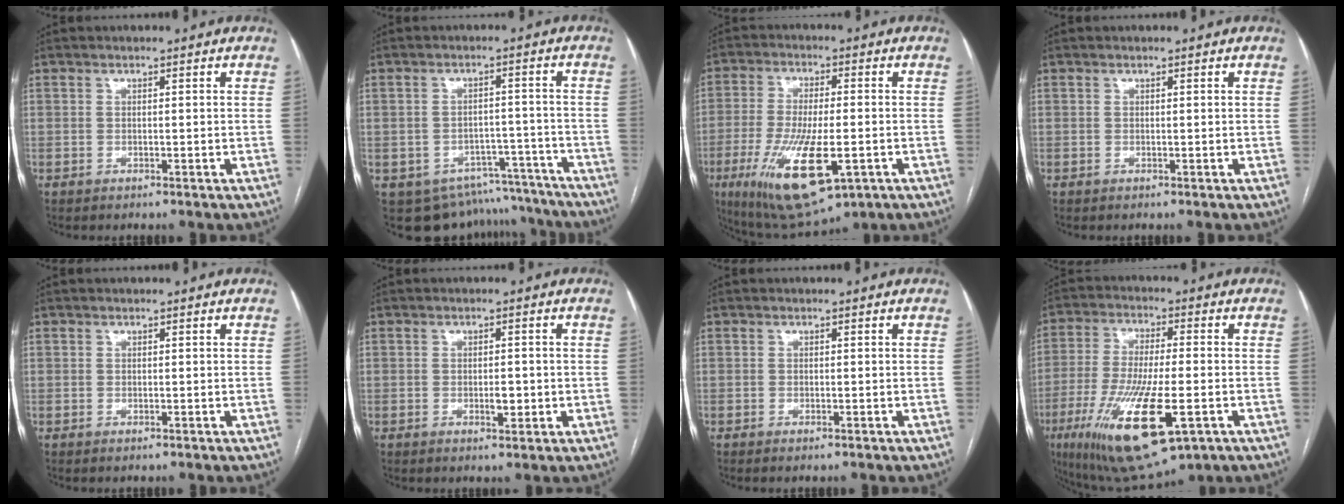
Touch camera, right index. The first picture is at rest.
{"total": 12.9, "force": [-11.0, 6.5, 1.8], "torque": [-0.015, 0.036, -0.128]}
{"total": 15.5, "force": [-5.5, 4.3, 13.9], "torque": [-0.266, -0.026, -0.075]}
{"total": 0.0}
{"total": 0.0}
{"total": 2.5, "force": [-0.5, 1.0, 2.2], "torque": [-0.036, 0.001, -0.003]}
{"total": 0.6, "force": [-0.5, 0.0, 0.3], "torque": [-0.006, -0.001, -0.007]}
{"total": 19.0, "force": [-7.6, 3.8, 17.0], "torque": [-0.341, -0.039, -0.122]}